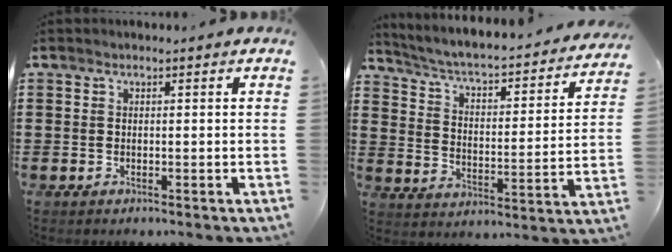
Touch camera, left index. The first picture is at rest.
{"total": 3.2, "force": [2.6, 0.4, 1.8], "torque": [-0.052, -0.033, 0.032]}